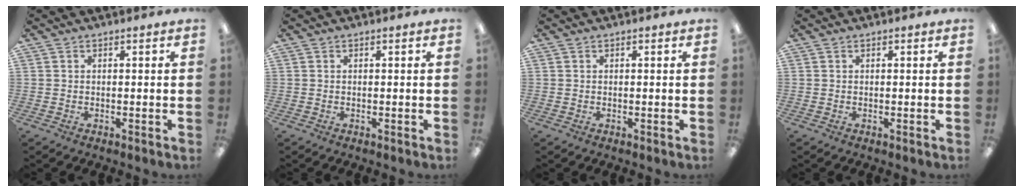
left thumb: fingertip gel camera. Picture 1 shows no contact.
{"total": 0.0}
{"total": 0.0}
{"total": 0.0}